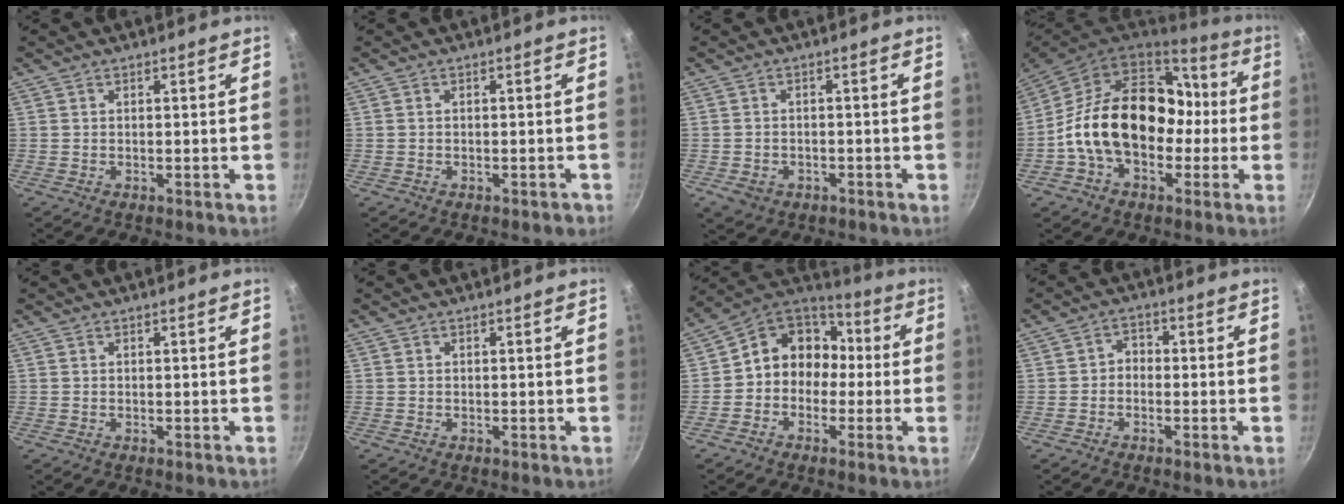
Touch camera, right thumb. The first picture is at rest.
{"total": 1.1, "force": [-0.7, 0.6, 0.6], "torque": [-0.002, 0.018, 0.001]}
{"total": 4.3, "force": [-1.8, 3.3, 2.0], "torque": [-0.033, 0.014, -0.017]}
{"total": 22.0, "force": [-1.6, 15.7, 15.4], "torque": [-0.224, 0.059, -0.031]}
{"total": 0.0}
{"total": 0.0}
{"total": 12.0, "force": [-0.7, 10.5, 5.8], "torque": [-0.044, 0.050, -0.035]}
{"total": 2.5, "force": [-0.9, 1.9, 1.3], "torque": [-0.011, 0.015, -0.025]}